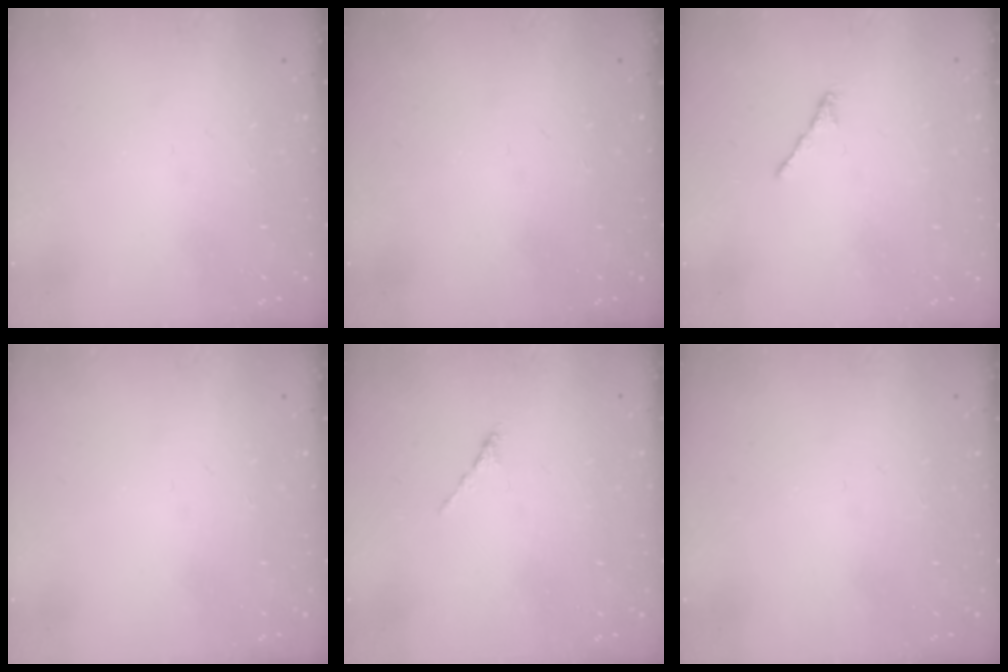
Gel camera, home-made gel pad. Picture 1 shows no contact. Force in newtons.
{"total": 0.0}
{"total": 1.7, "press": 1.6, "slide": 0.5}
{"total": 0.0}
{"total": 0.0}
{"total": 0.0}